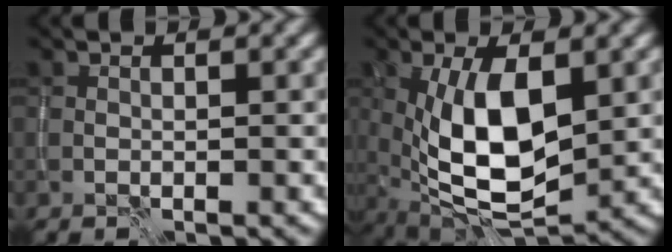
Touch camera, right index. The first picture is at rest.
{"total": 10.0, "force": [-0.1, 4.6, 8.9], "torque": [-0.167, -0.010, -0.001]}